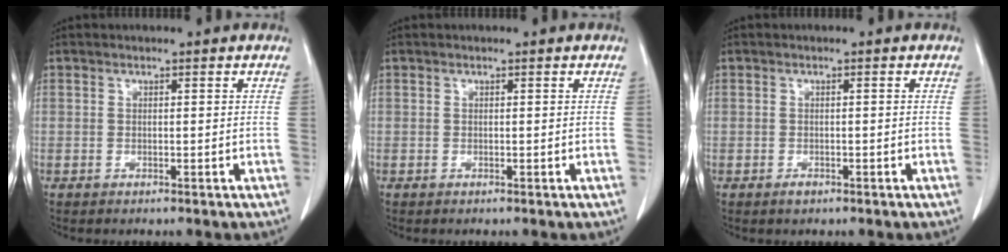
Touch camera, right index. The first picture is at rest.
{"total": 0.0}
{"total": 1.0, "force": [-0.7, 0.6, 0.5], "torque": [-0.007, 0.001, -0.007]}